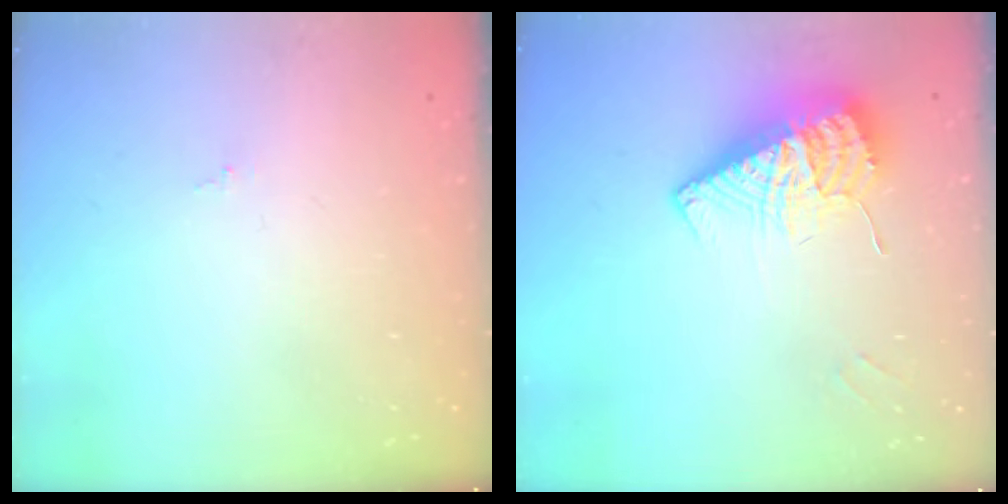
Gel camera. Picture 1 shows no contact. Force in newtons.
{"total": 11.2, "press": 11.1, "slide": 1.4}